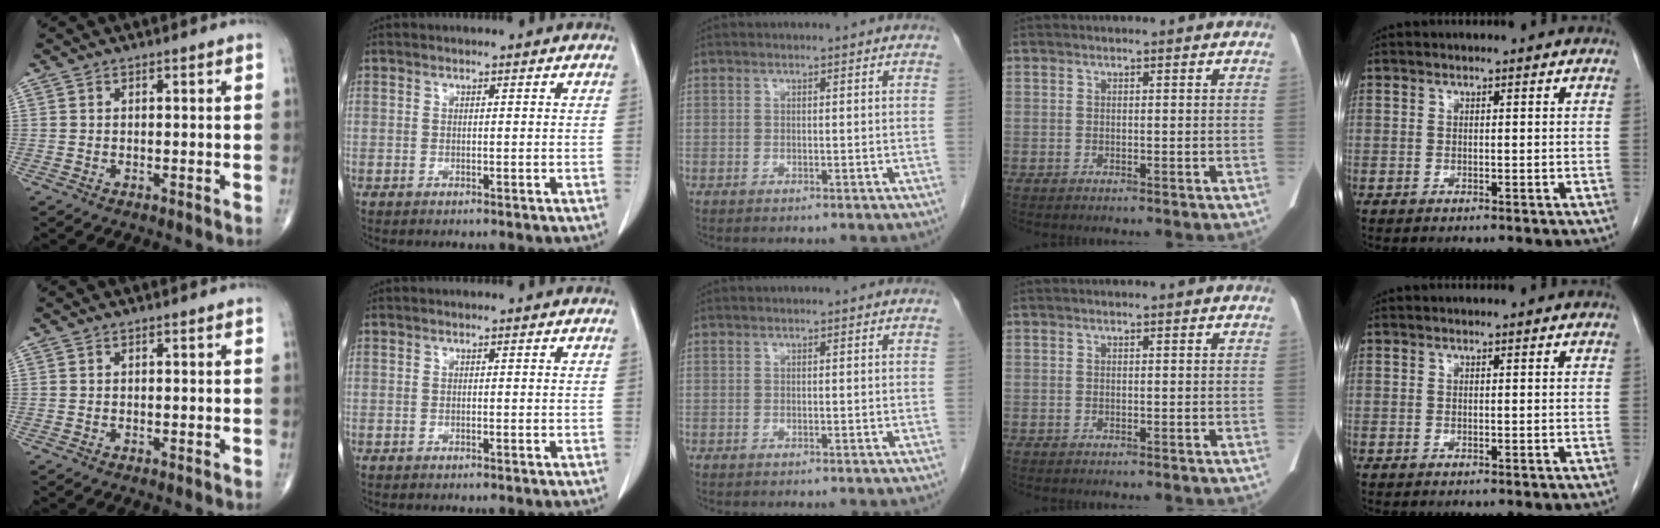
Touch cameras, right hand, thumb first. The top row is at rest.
{}